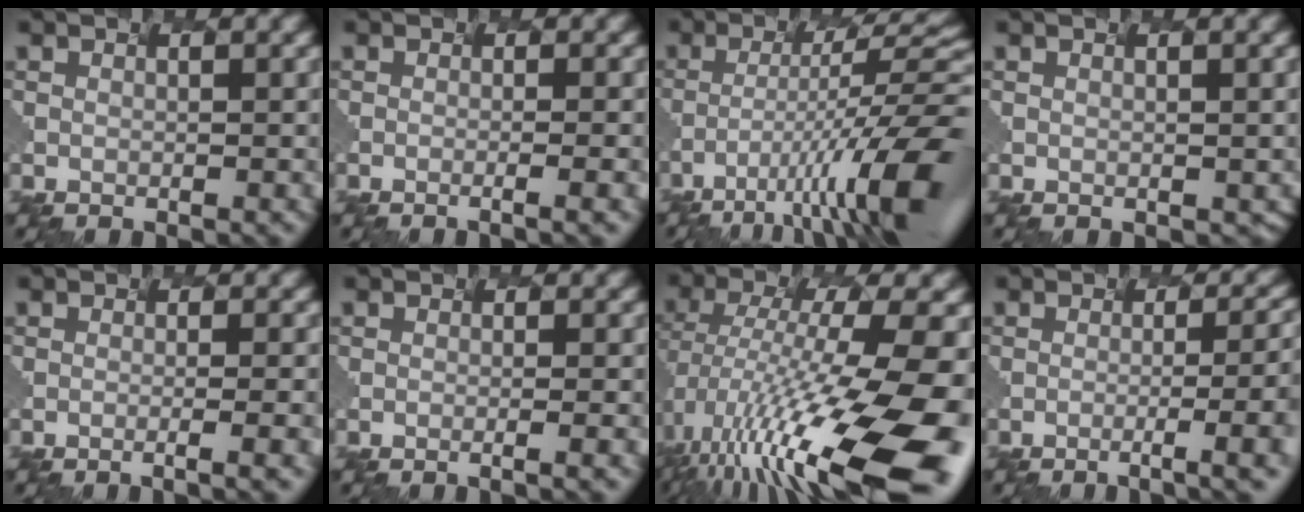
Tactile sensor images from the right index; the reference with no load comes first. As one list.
[{"total": 2.6, "force": [-0.9, 0.8, 2.4], "torque": [-0.013, 0.006, -0.014]}, {"total": 11.3, "force": [-5.9, 1.6, 9.5], "torque": [-0.165, 0.004, -0.071]}, {"total": 0.6, "force": [0.0, 0.3, 0.5], "torque": [-0.003, 0.008, 0.021]}, {"total": 3.7, "force": [-1.3, 1.0, 3.3], "torque": [-0.025, 0.003, -0.008]}, {"total": 2.2, "force": [-0.7, 0.7, 2.0], "torque": [-0.009, 0.008, -0.015]}, {"total": 15.0, "force": [-5.8, 4.3, 13.1], "torque": [-0.247, -0.006, -0.078]}, {"total": 5.9, "force": [-1.0, 1.8, 5.6], "torque": [-0.068, 0.003, 0.002]}]